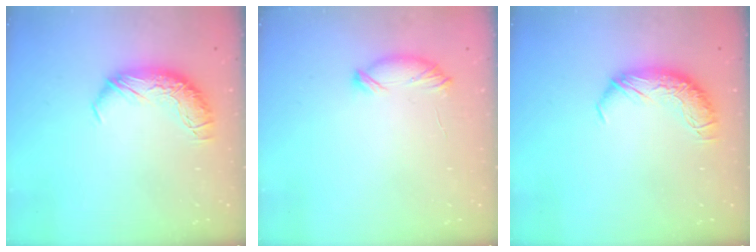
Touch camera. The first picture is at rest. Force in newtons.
{"total": 7.0, "press": 6.9, "slide": 0.5}
{"total": 0.0}